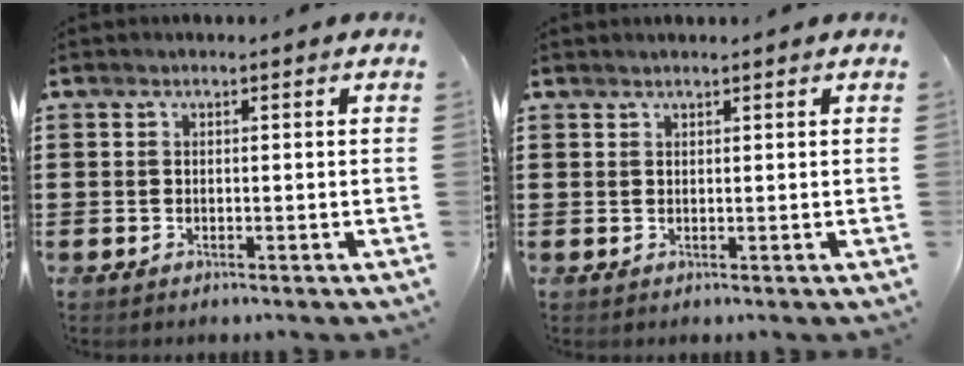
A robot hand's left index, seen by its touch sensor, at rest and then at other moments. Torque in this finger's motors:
{"motor_torque": [2.14, 0.00, -0.09, -0.04]}